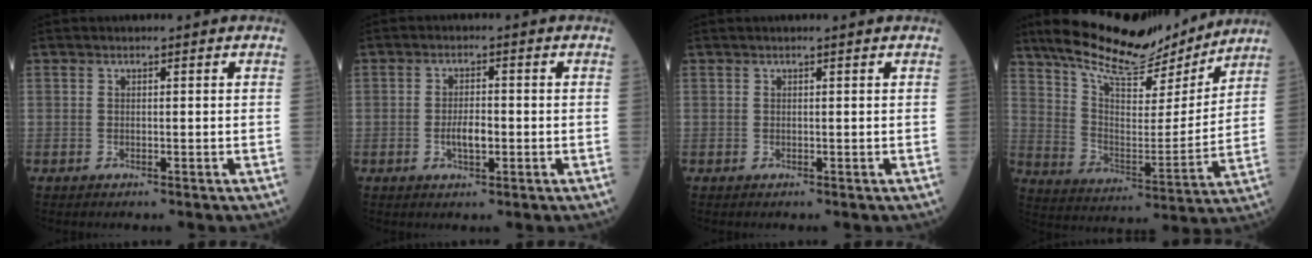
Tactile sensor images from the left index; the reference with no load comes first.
{"total": 3.3, "force": [-0.7, 0.9, 3.1], "torque": [-0.062, 0.000, -0.012]}
{"total": 1.0, "force": [0.8, -0.2, 0.5], "torque": [-0.011, 0.006, 0.017]}
{"total": 19.3, "force": [17.0, 4.4, 8.1], "torque": [-0.145, -0.003, 0.275]}